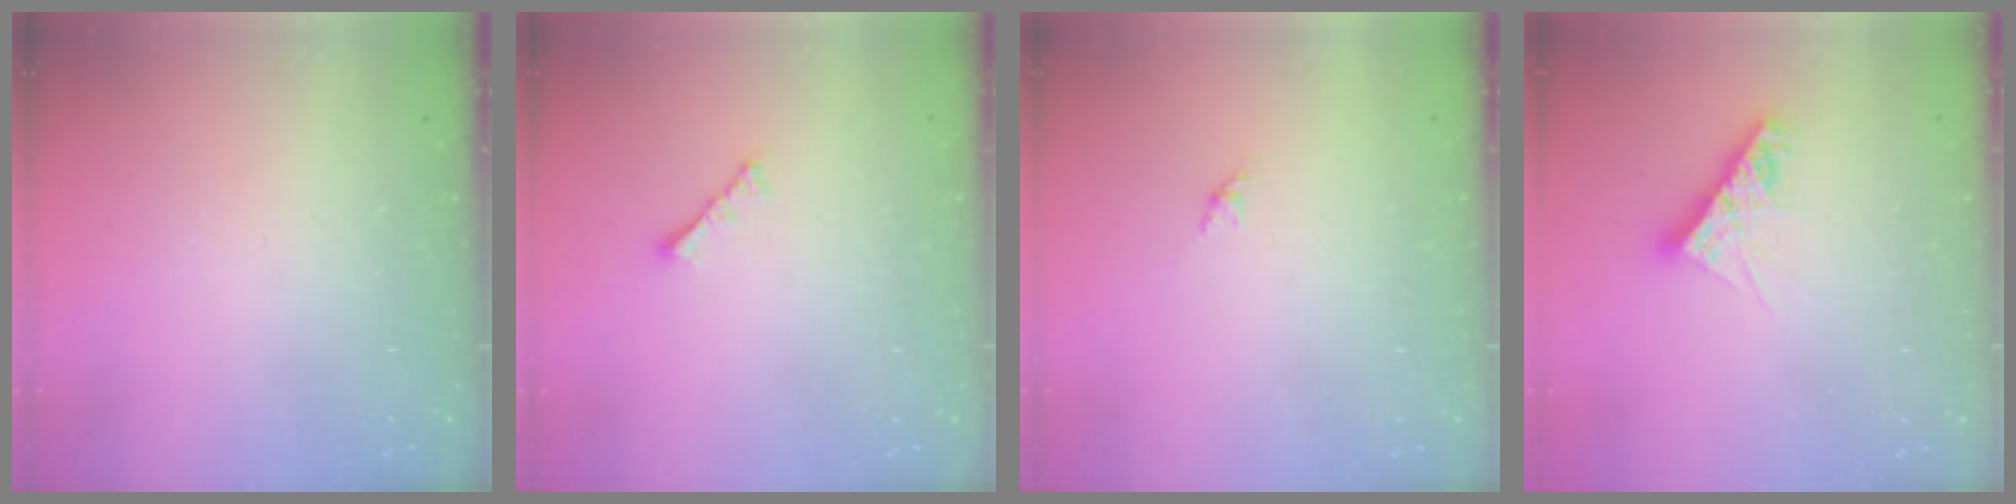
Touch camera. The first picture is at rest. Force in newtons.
{"total": 2.4, "press": 2.3, "slide": 0.6}
{"total": 1.6, "press": 1.5, "slide": 0.7}
{"total": 9.3, "press": 9.3, "slide": 0.9}